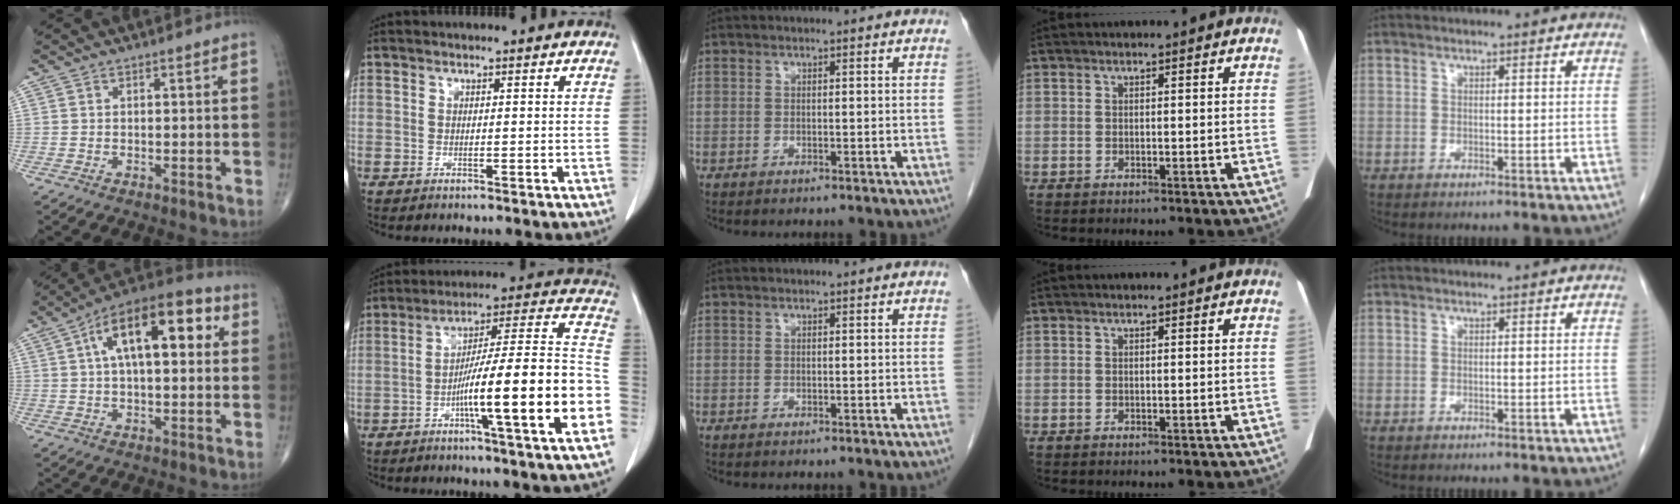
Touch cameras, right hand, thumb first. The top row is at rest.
{"thumb": {"total": 18.3, "force": [4.9, 8.3, 15.6], "torque": [-0.223, 0.026, 0.066]}, "index": {"total": 20.4, "force": [-6.5, -0.1, 19.4], "torque": [-0.246, 0.014, -0.101]}}